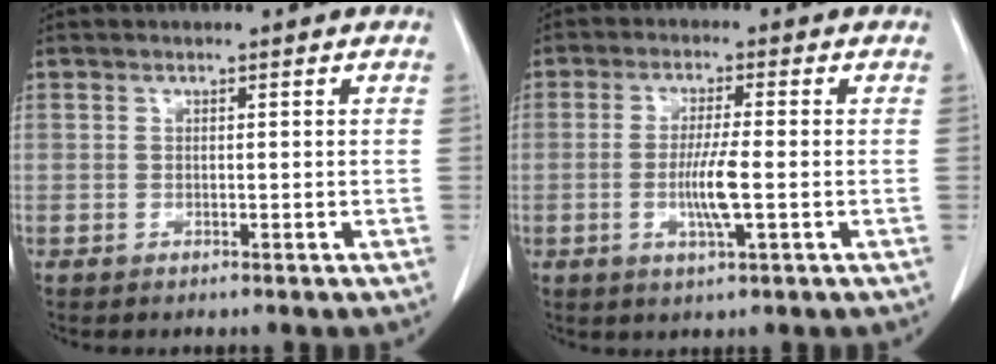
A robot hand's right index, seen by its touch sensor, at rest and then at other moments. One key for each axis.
{"total": 5.7, "fx": -1.2, "fy": 0.1, "fz": 5.5, "tx": -0.109, "ty": -0.011, "tz": -0.021}